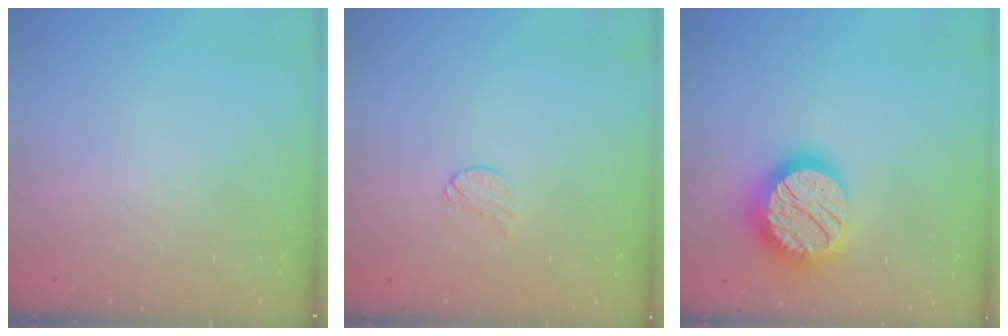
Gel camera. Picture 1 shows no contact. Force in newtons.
{"total": 5.8, "press": 5.8, "slide": 0.5}
{"total": 21.0, "press": 20.9, "slide": 1.3}